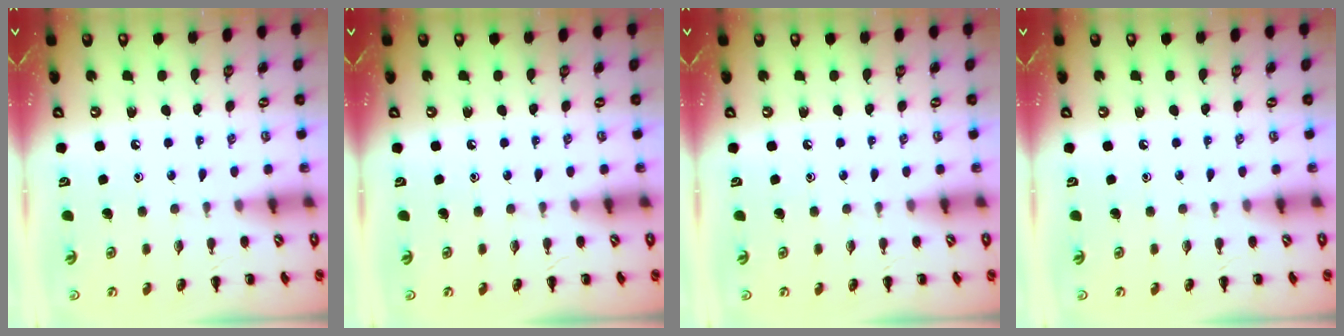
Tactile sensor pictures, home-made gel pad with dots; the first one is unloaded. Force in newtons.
{"total": 0.0}
{"total": 0.0}
{"total": 0.0}